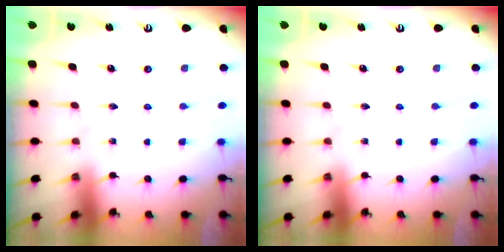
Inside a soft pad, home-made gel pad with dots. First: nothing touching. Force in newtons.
{"total": 0.0}